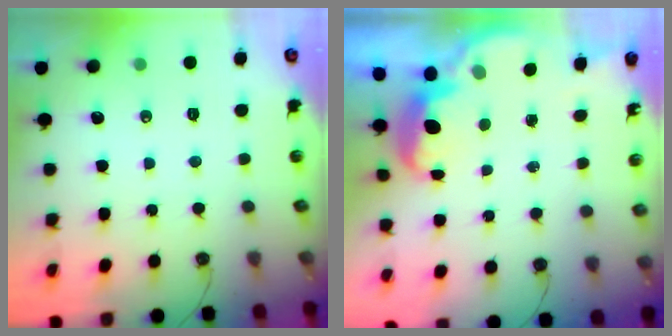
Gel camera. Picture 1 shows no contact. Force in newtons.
{"total": 2.5, "press": 2.4, "slide": 0.6}